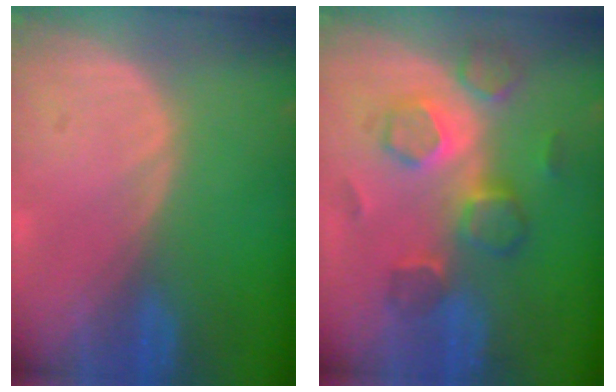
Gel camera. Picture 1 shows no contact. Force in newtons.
{"total": 8.8, "press": 7.7, "slide": 4.2}